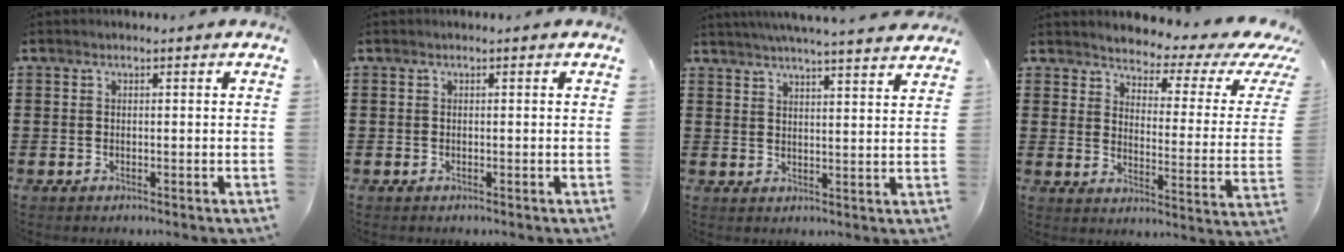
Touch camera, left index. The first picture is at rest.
{"total": 0.0}
{"total": 4.4, "force": [4.2, -0.7, 1.2], "torque": [-0.038, -0.022, 0.073]}
{"total": 2.9, "force": [2.5, 0.7, 1.3], "torque": [-0.037, -0.027, 0.032]}